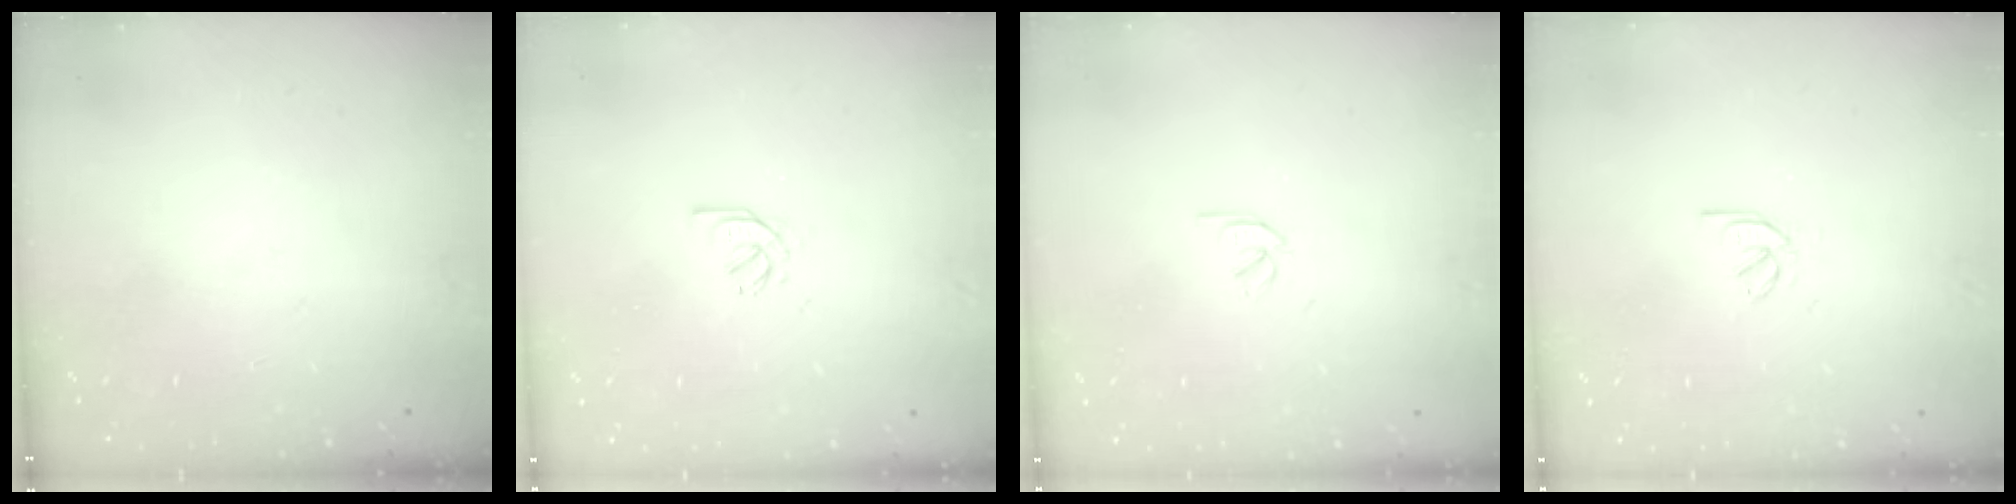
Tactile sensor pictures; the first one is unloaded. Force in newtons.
{"total": 1.7, "press": 1.6, "slide": 0.5}
{"total": 1.8, "press": 1.7, "slide": 0.5}
{"total": 2.2, "press": 2.2, "slide": 0.5}